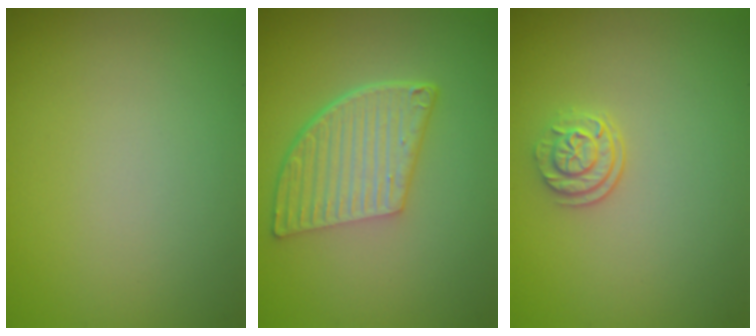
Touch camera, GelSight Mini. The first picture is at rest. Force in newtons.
{"total": 6.1, "press": 4.1, "slide": 4.5}
{"total": 2.2, "press": 1.7, "slide": 1.4}